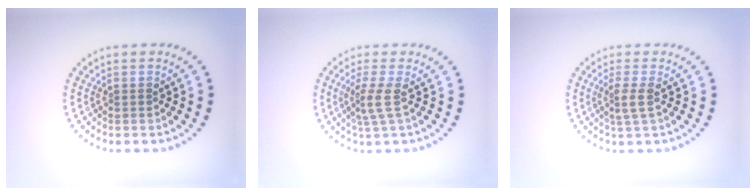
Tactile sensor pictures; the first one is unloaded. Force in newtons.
{"total": 2.3, "press": 1.7, "slide": 1.6}
{"total": 1.9, "press": 1.5, "slide": 1.2}